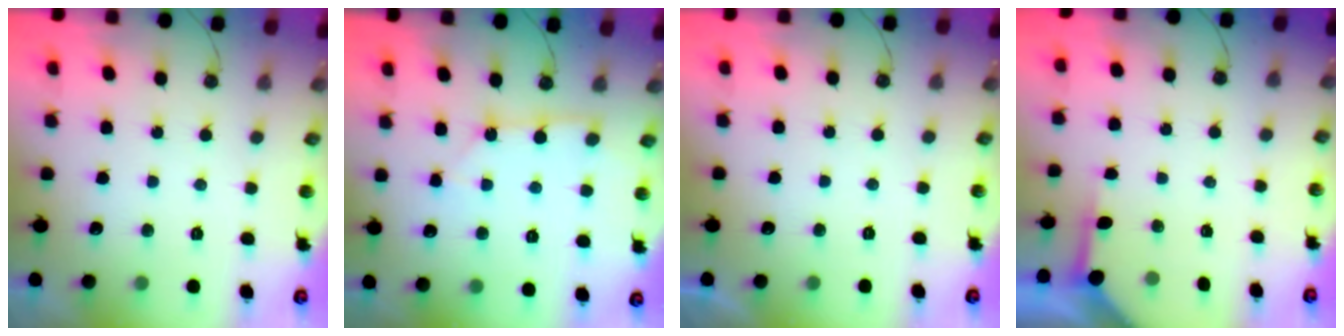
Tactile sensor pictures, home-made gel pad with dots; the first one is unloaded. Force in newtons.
{"total": 3.5, "press": 3.5, "slide": 0.3}
{"total": 0.0}
{"total": 3.9, "press": 3.9, "slide": 0.5}